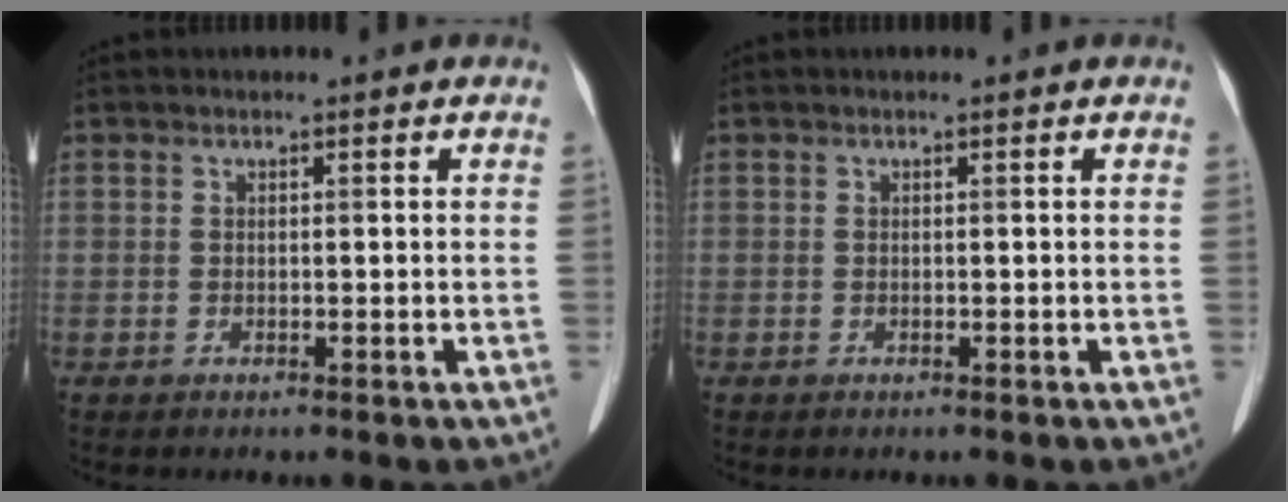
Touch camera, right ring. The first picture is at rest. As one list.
[{"total": 0.0}]